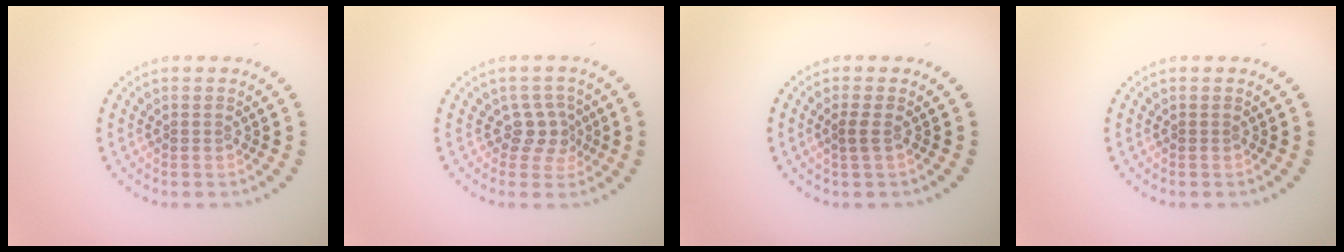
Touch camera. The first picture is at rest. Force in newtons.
{"total": 2.2, "press": 1.6, "slide": 1.5}
{"total": 1.0, "press": 0.7, "slide": 0.6}
{"total": 0.0}